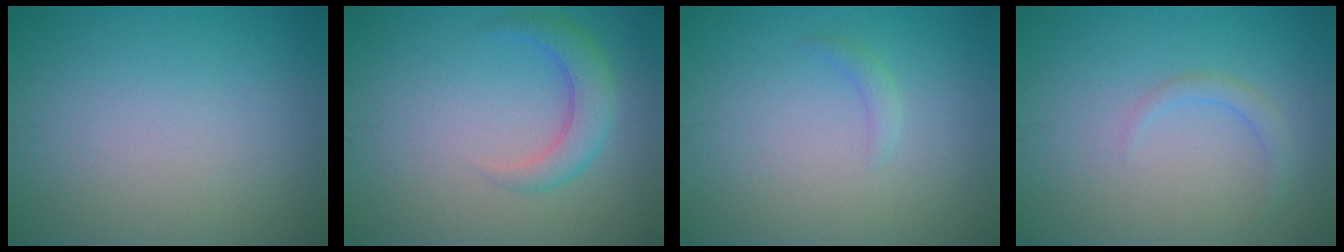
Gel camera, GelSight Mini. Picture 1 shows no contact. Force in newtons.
{"total": 3.1, "press": 3.1, "slide": 0.1}
{"total": 0.9, "press": 0.9, "slide": 0.1}
{"total": 1.3, "press": 1.3, "slide": 0.1}